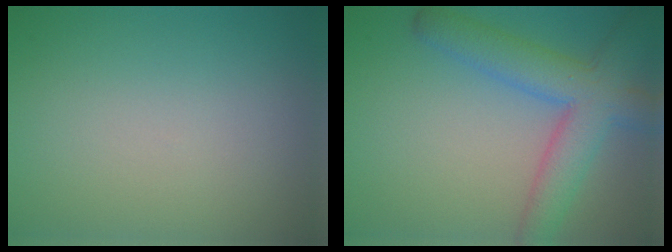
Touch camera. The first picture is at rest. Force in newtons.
{"total": 6.4, "press": 6.4, "slide": 0.3}